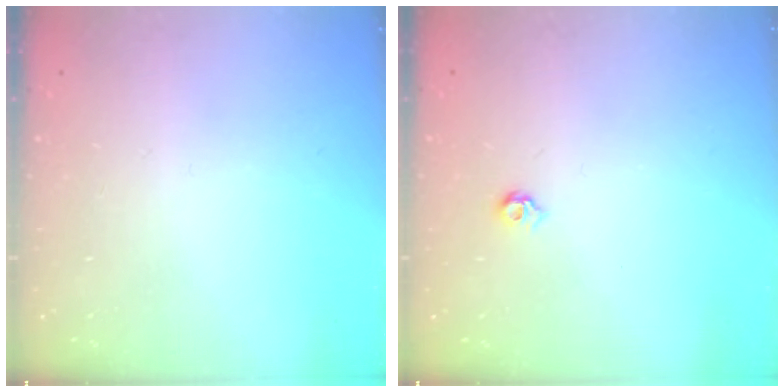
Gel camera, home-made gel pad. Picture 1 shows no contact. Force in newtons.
{"total": 4.2, "press": 4.1, "slide": 0.8}